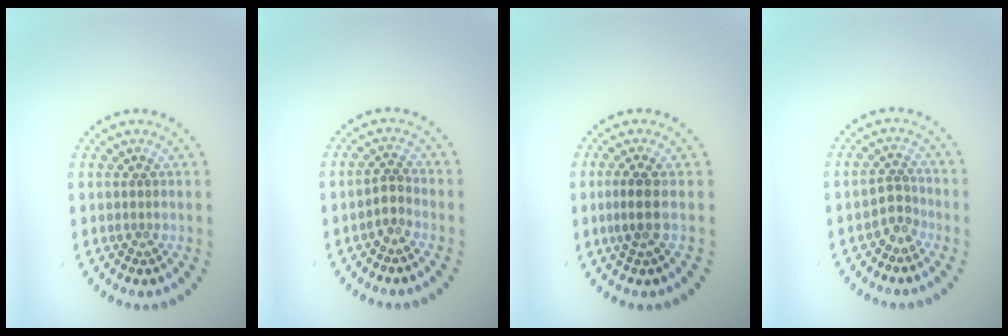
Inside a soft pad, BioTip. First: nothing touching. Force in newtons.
{"total": 1.4, "press": 1.0, "slide": 1.0}
{"total": 2.0, "press": 1.5, "slide": 1.3}
{"total": 2.0, "press": 1.5, "slide": 1.3}